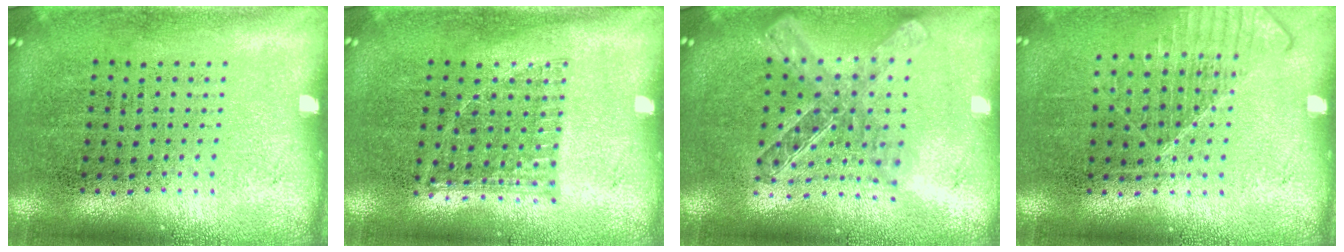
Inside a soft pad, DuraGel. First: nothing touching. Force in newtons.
{"total": 0.8, "press": 0.8, "slide": 0.2}
{"total": 2.0, "press": 1.7, "slide": 1.2}
{"total": 1.3, "press": 1.3, "slide": 0.3}